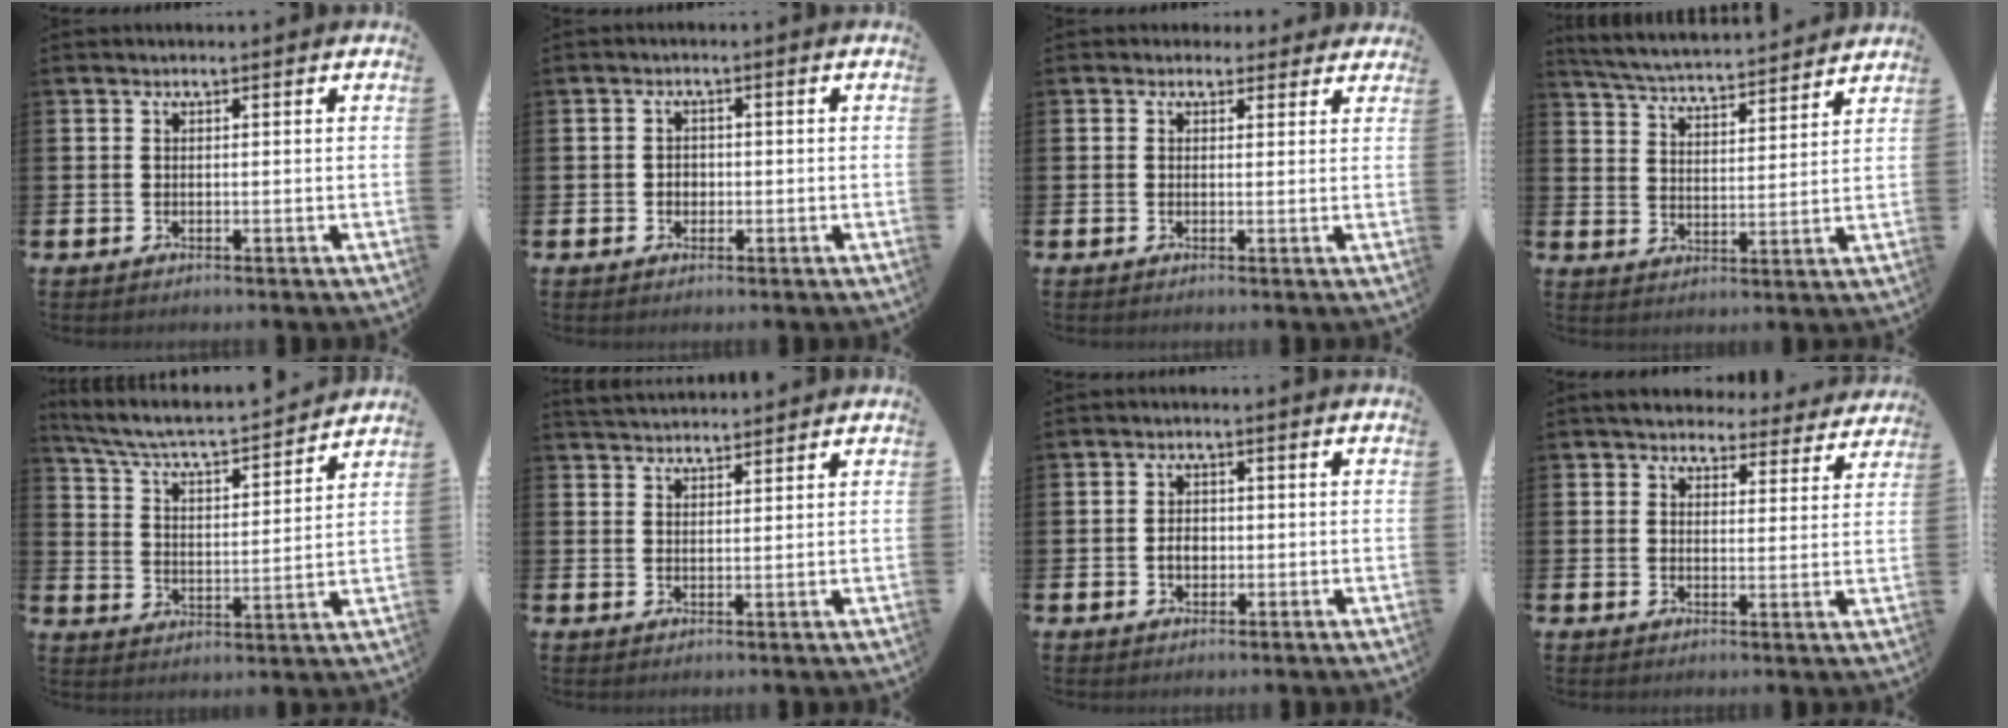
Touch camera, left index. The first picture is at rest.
{"total": 1.5, "force": [-0.4, 1.4, 0.6], "torque": [-0.005, 0.004, -0.011]}
{"total": 2.0, "force": [1.7, 1.0, -0.1], "torque": [0.006, -0.002, 0.028]}
{"total": 5.1, "force": [5.0, 0.2, 0.8], "torque": [-0.041, -0.043, 0.086]}
{"total": 5.8, "force": [5.4, 0.5, 1.9], "torque": [-0.068, -0.049, 0.087]}
{"total": 2.9, "force": [2.8, 0.6, 0.1], "torque": [-0.001, -0.017, 0.052]}
{"total": 2.4, "force": [-0.5, 1.7, 1.5], "torque": [-0.012, -0.002, -0.016]}
{"total": 4.4, "force": [4.1, 1.6, 0.4], "torque": [-0.016, -0.026, 0.071]}